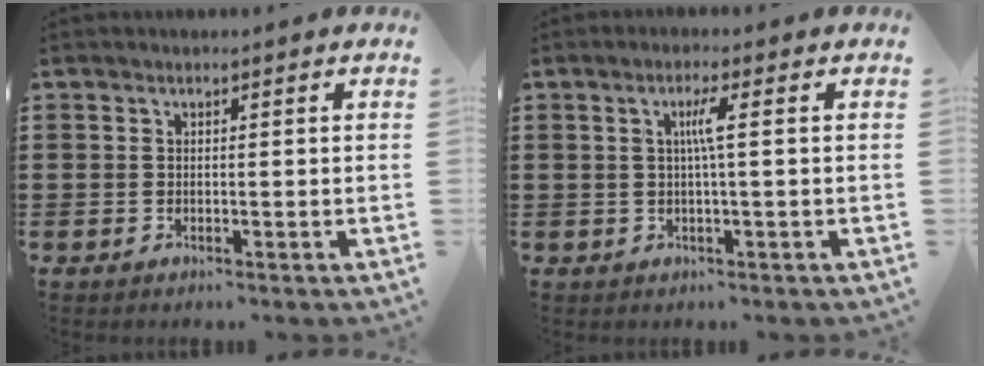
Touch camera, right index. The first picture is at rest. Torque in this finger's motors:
{"motor_torque": [0.68, -0.04, 0.07, 0.11]}